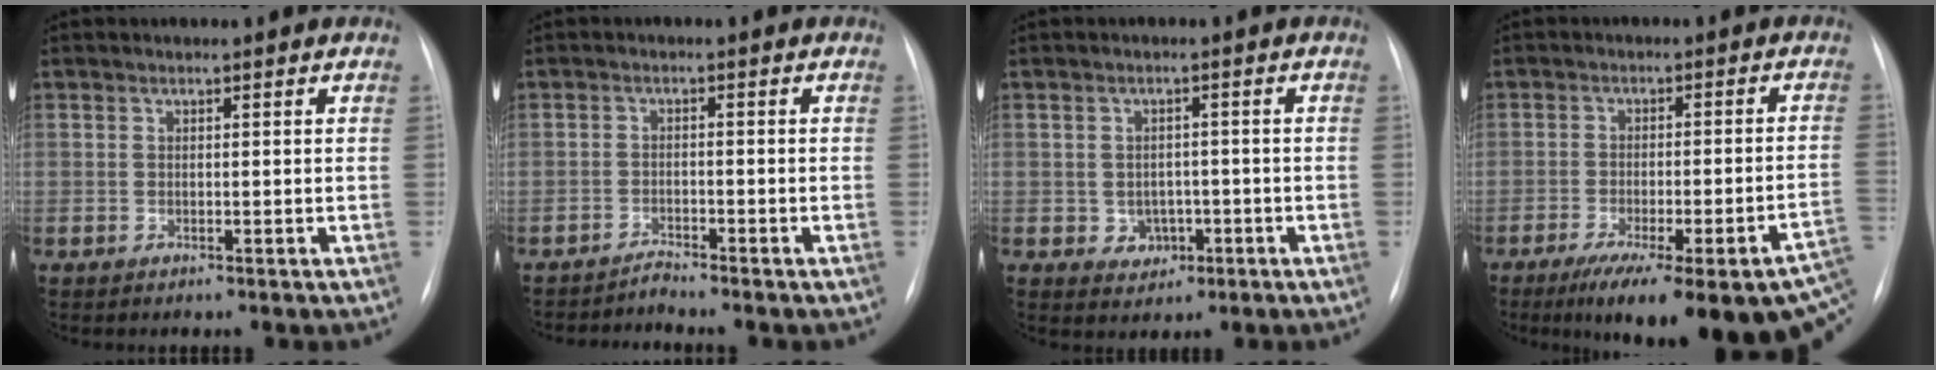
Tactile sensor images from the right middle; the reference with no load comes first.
{"total": 2.0, "force": [-1.8, -0.7, -0.5], "torque": [0.018, -0.011, -0.029]}
{"total": 3.4, "force": [-1.0, 3.0, 1.4], "torque": [-0.013, 0.008, -0.005]}
{"total": 21.7, "force": [-13.0, 3.9, 17.0], "torque": [-0.174, -0.005, -0.172]}